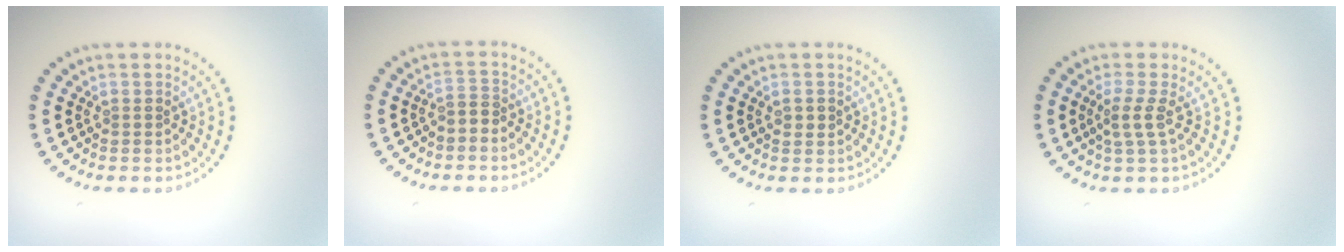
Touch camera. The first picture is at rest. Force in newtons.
{"total": 1.1, "press": 0.9, "slide": 0.7}
{"total": 1.1, "press": 1.1, "slide": 0.1}
{"total": 2.2, "press": 1.6, "slide": 1.5}